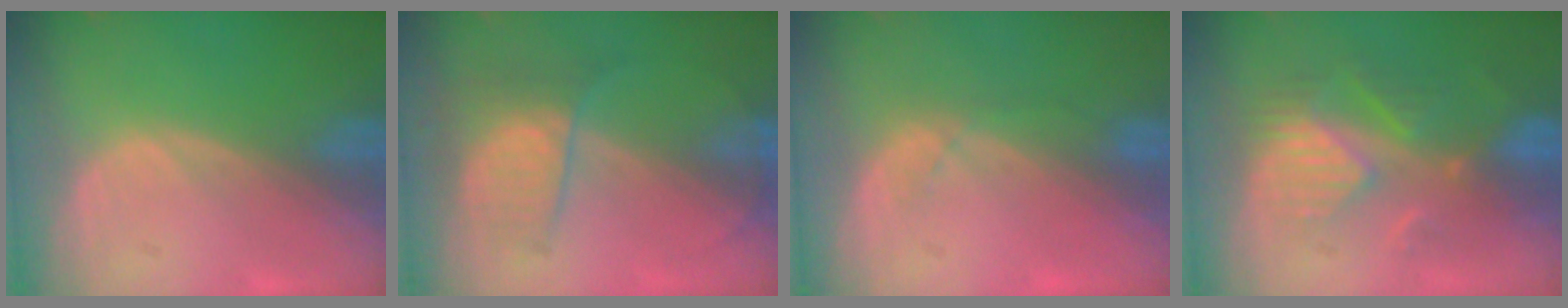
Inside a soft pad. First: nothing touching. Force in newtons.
{"total": 7.3, "press": 6.0, "slide": 4.0}
{"total": 2.1, "press": 1.9, "slide": 0.9}
{"total": 8.3, "press": 8.0, "slide": 2.3}